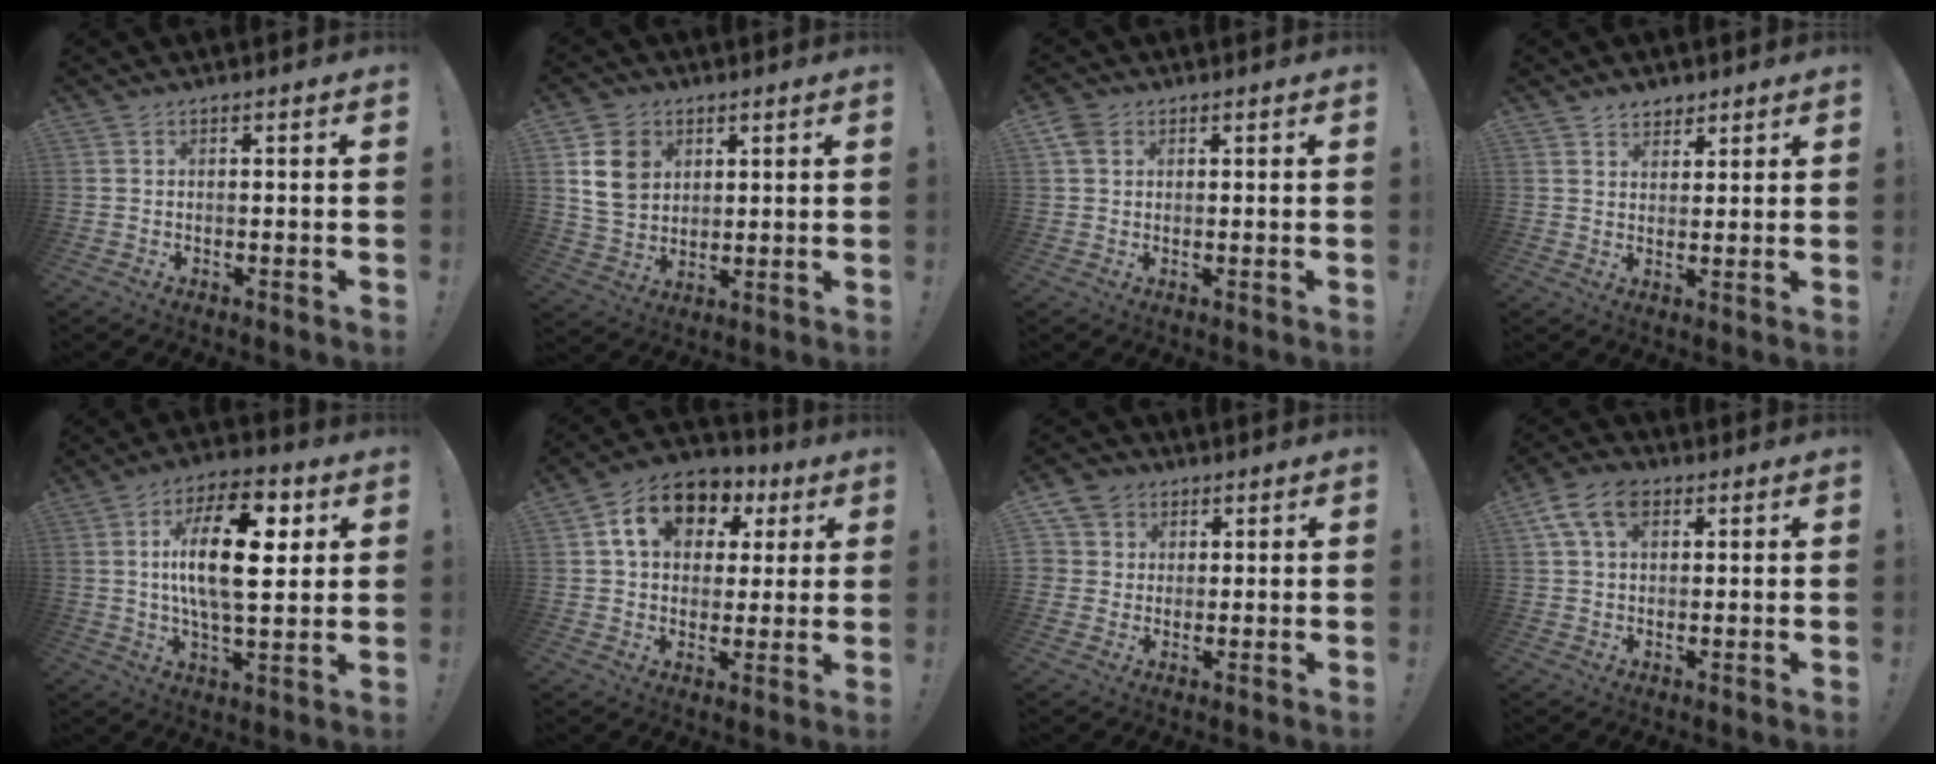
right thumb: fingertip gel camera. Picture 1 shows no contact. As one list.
[{"total": 11.0, "force": [4.3, 8.9, 5.0], "torque": [-0.075, -0.009, 0.091]}, {"total": 4.1, "force": [1.9, 3.0, 2.0], "torque": [-0.035, 0.000, 0.039]}, {"total": 4.2, "force": [3.3, 2.5, 0.5], "torque": [-0.004, -0.018, 0.062]}, {"total": 19.2, "force": [4.3, 8.0, 16.9], "torque": [-0.281, -0.005, 0.057]}, {"total": 13.9, "force": [5.4, 10.5, 7.3], "torque": [-0.114, -0.009, 0.104]}, {"total": 6.4, "force": [2.1, 5.9, 1.0], "torque": [-0.015, -0.012, 0.043]}, {"total": 9.5, "force": [4.0, 6.1, 6.2], "torque": [-0.105, 0.001, 0.078]}]